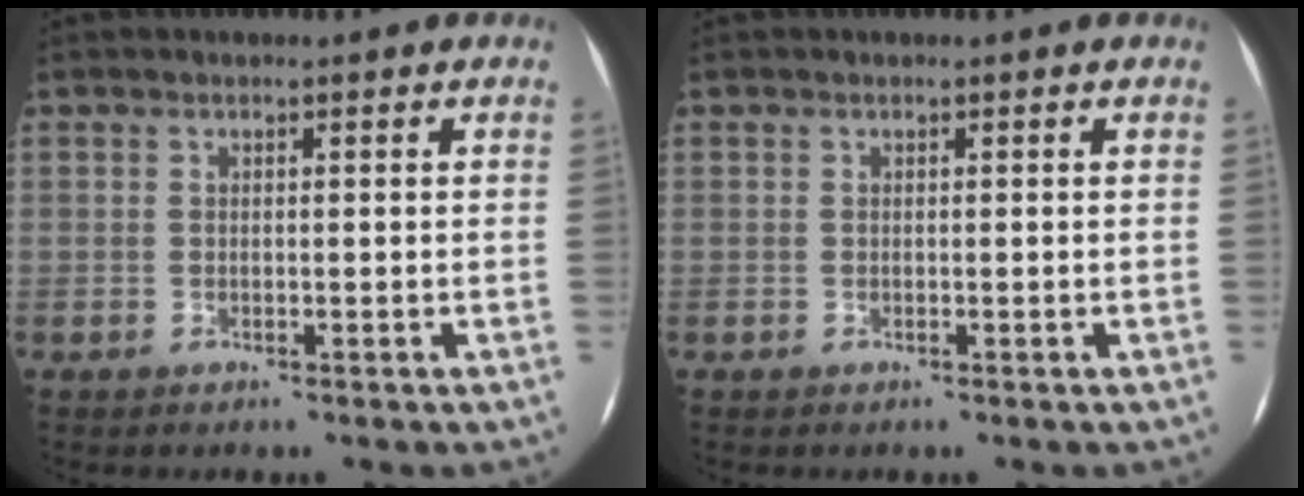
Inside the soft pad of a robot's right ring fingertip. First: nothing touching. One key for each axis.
{"total": 0.0}